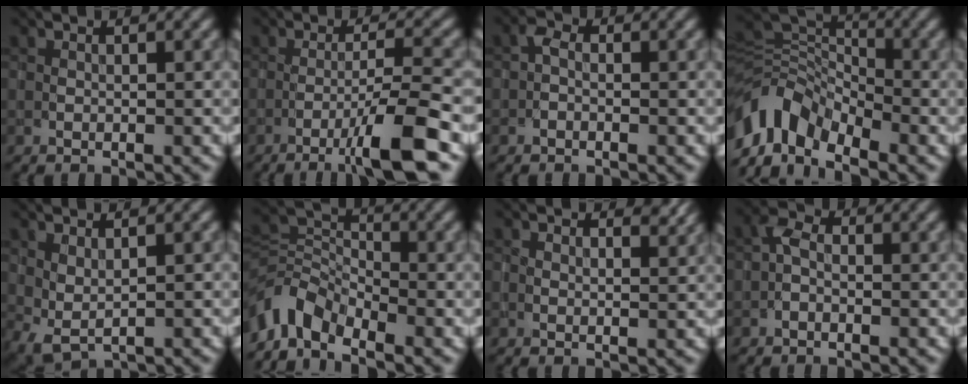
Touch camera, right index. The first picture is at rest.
{"total": 6.2, "force": [-3.0, 0.5, 5.4], "torque": [-0.082, 0.007, -0.058]}
{"total": 1.2, "force": [-0.5, 0.7, 0.8], "torque": [-0.013, 0.003, -0.014]}
{"total": 6.9, "force": [-3.9, 4.5, 3.6], "torque": [-0.063, 0.003, -0.087]}
{"total": 1.7, "force": [0.9, 0.8, 1.2], "torque": [-0.030, -0.006, 0.025]}
{"total": 5.4, "force": [-3.5, 3.1, 2.6], "torque": [-0.046, -0.001, -0.083]}
{"total": 1.7, "force": [1.4, 0.7, 0.7], "torque": [-0.012, -0.008, 0.023]}
{"total": 1.7, "force": [-0.6, 1.1, 1.2], "torque": [-0.022, 0.006, -0.018]}